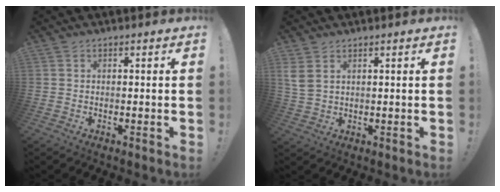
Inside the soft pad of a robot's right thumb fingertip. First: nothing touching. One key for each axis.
{"total": 4.1, "fx": 2.3, "fy": 2.1, "fz": 2.6, "tx": -0.056, "ty": -0.010, "tz": 0.044}